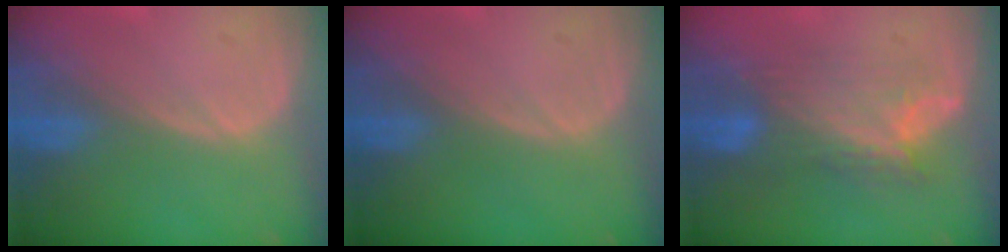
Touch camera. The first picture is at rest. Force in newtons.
{"total": 0.0}
{"total": 7.6, "press": 7.3, "slide": 2.2}